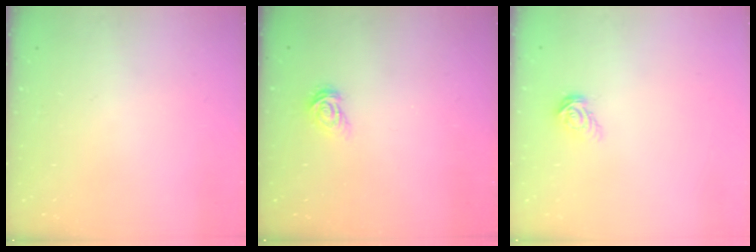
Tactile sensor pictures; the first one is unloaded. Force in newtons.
{"total": 3.9, "press": 3.9, "slide": 0.6}
{"total": 4.9, "press": 4.9, "slide": 0.4}